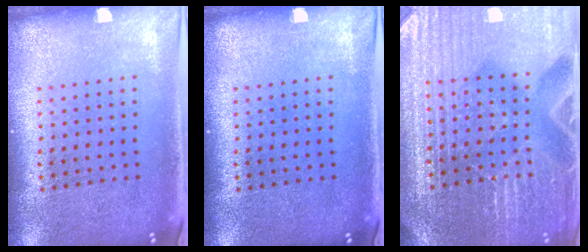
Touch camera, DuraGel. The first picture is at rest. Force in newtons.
{"total": 0.0}
{"total": 4.7, "press": 4.4, "slide": 1.5}